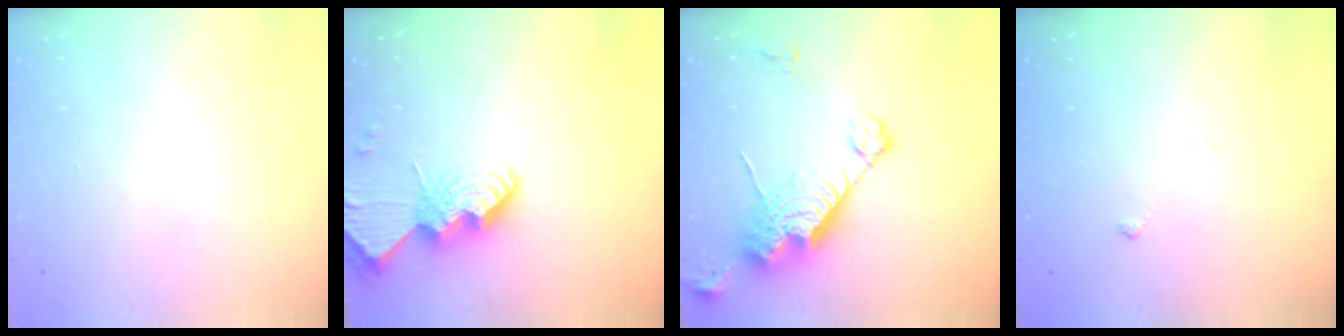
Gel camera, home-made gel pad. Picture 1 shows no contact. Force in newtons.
{"total": 11.7, "press": 11.7, "slide": 0.8}
{"total": 17.1, "press": 17.0, "slide": 1.7}
{"total": 4.3, "press": 4.2, "slide": 0.7}